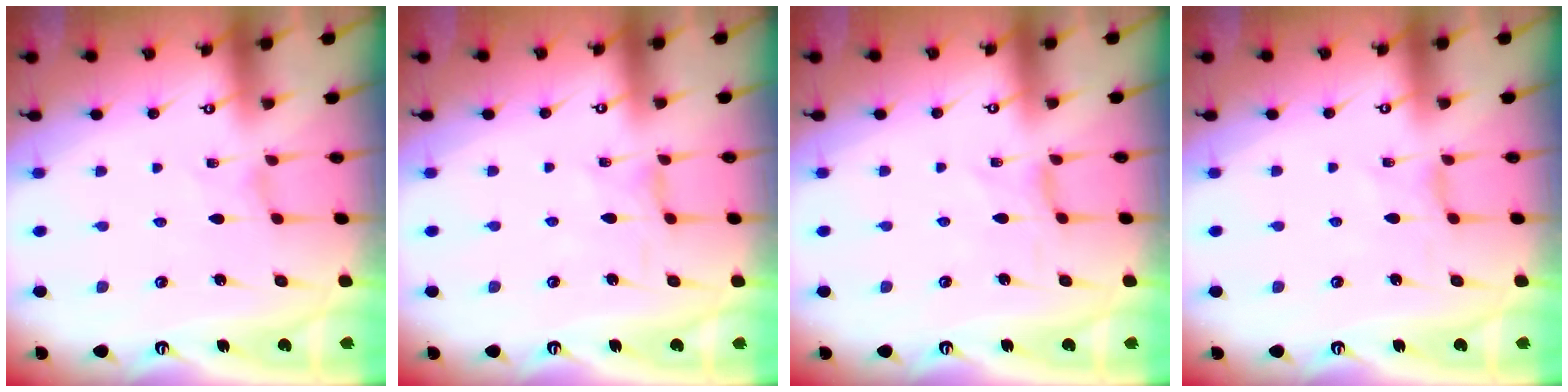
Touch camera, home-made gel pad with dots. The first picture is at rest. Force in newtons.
{"total": 0.6, "press": 0.6, "slide": 0.2}
{"total": 0.0}
{"total": 0.8, "press": 0.7, "slide": 0.1}